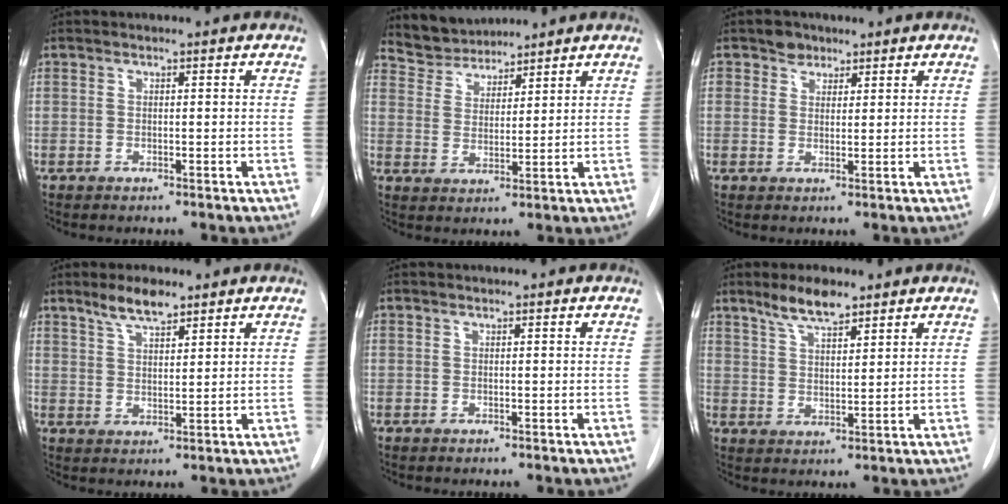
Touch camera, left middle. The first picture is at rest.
{"total": 5.3, "force": [5.1, 1.3, -0.7], "torque": [0.007, 0.017, 0.103]}
{"total": 2.3, "force": [1.6, 1.6, 0.2], "torque": [0.000, 0.000, 0.023]}
{"total": 5.1, "force": [4.0, 1.2, 3.0], "torque": [-0.061, 0.002, 0.075]}
{"total": 0.0}
{"total": 6.1, "force": [4.7, 1.4, 3.6], "torque": [-0.072, 0.003, 0.089]}